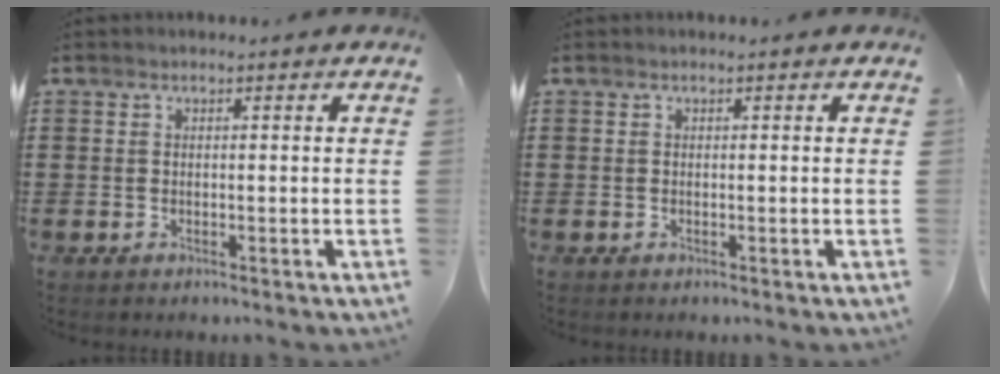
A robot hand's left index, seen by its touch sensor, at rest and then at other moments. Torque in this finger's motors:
{"motor_torque": [0.91, 0.15, 0.09, 0.00]}